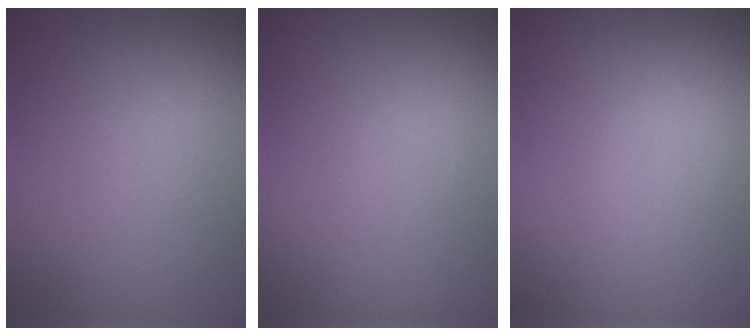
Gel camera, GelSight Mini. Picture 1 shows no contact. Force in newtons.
{"total": 0.0}
{"total": 0.0}